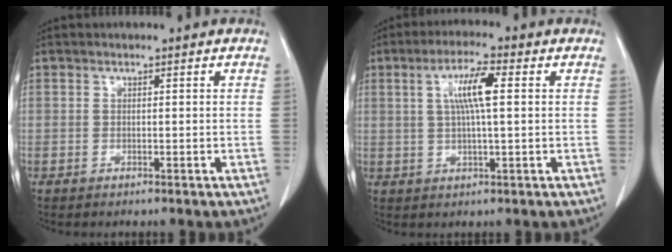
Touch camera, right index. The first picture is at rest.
{"total": 7.0, "force": [1.5, 1.0, 6.7], "torque": [-0.128, 0.009, 0.028]}